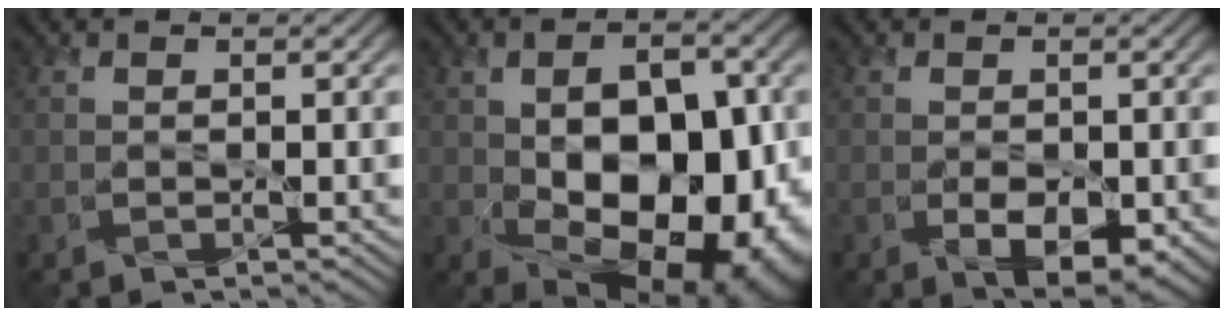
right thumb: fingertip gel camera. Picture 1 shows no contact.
{"total": 17.1, "force": [-2.6, 10.8, 13.0], "torque": [-0.149, -0.023, -0.014]}
{"total": 4.0, "force": [-1.3, 2.2, 3.1], "torque": [-0.061, -0.024, -0.007]}